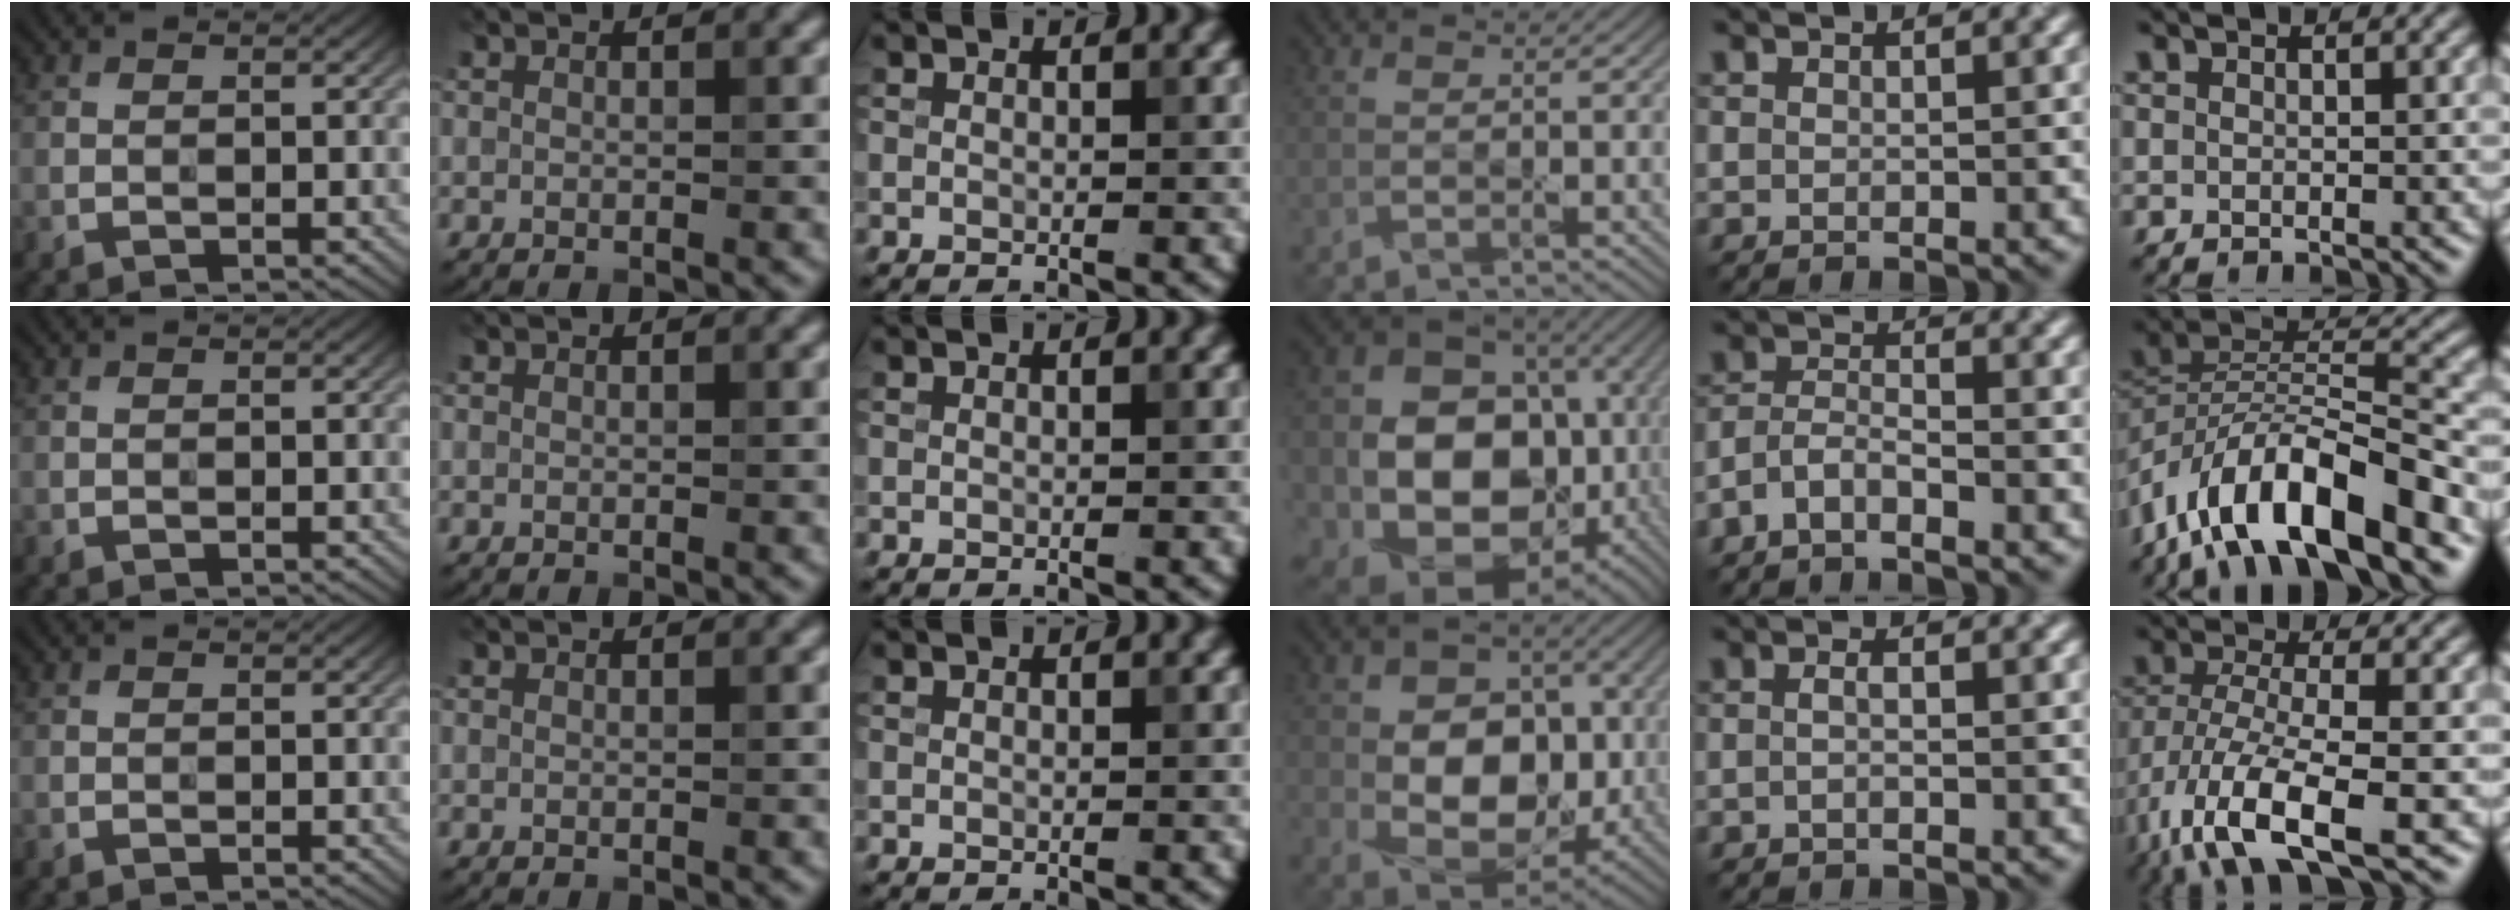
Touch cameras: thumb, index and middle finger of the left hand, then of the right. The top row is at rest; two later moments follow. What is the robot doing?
{"motion": "wipe", "object": "phone"}